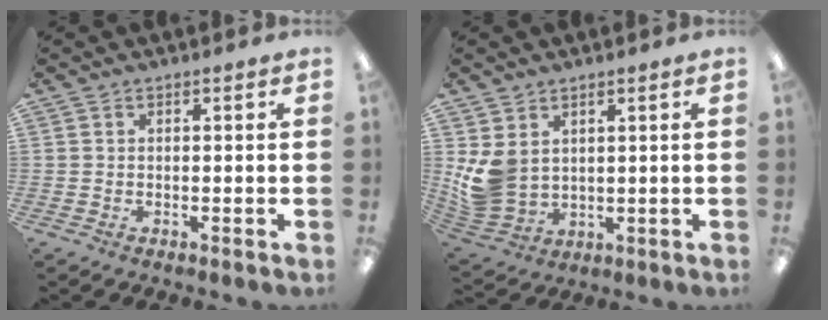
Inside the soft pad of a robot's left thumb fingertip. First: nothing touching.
{"total": 8.1, "force": [2.2, 6.3, 4.4], "torque": [-0.106, -0.012, 0.047]}